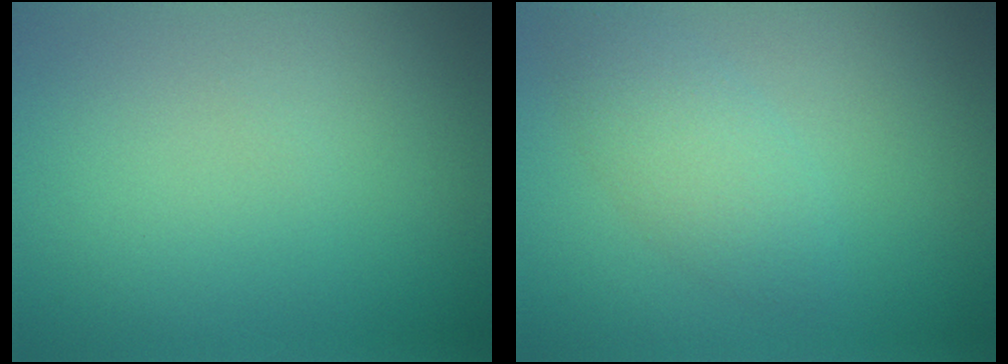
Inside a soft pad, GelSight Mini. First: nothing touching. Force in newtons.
{"total": 2.7, "press": 2.7, "slide": 0.0}